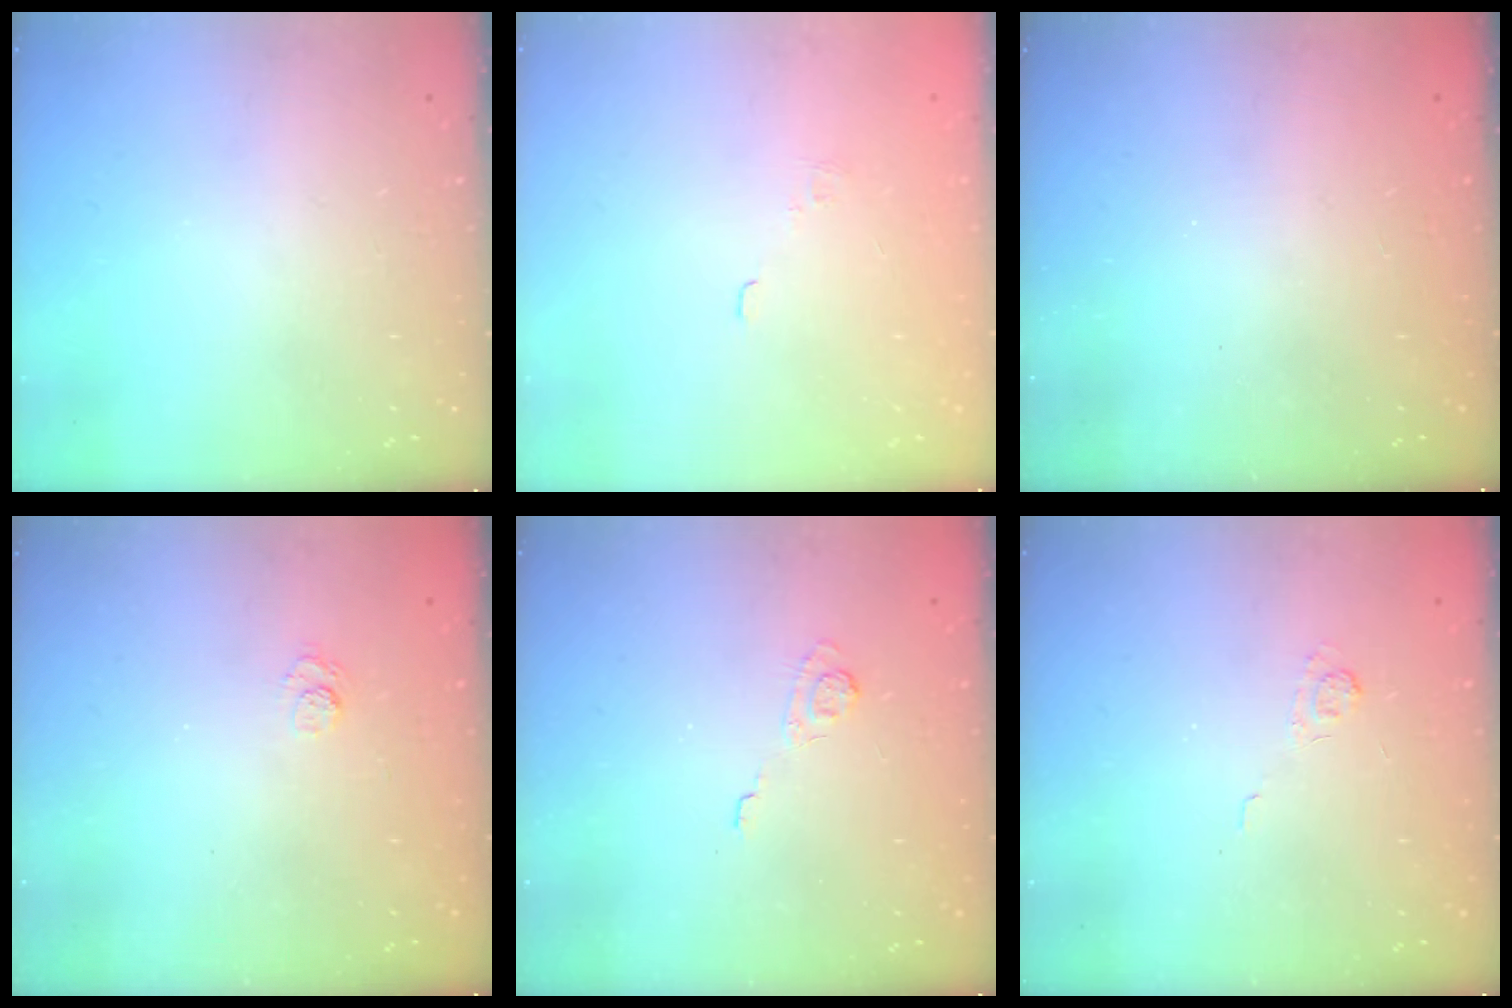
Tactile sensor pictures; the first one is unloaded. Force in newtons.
{"total": 1.8, "press": 1.3, "slide": 1.2}
{"total": 2.3, "press": 2.2, "slide": 0.7}
{"total": 3.2, "press": 2.9, "slide": 1.3}
{"total": 2.6, "press": 2.2, "slide": 1.5}
{"total": 2.5, "press": 2.1, "slide": 1.4}